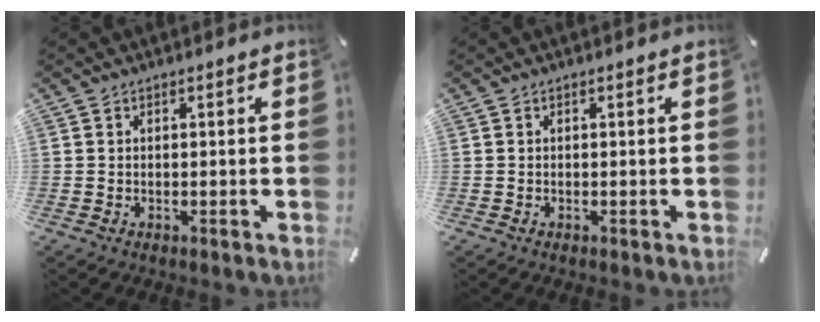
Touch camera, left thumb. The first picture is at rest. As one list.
[{"total": 0.0}]